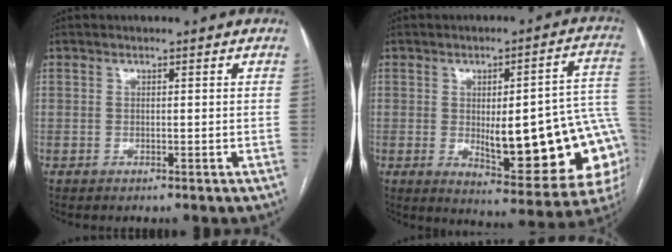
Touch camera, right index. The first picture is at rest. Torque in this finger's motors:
{"motor_torque": [2.14, 0.00, 0.69, 0.11]}